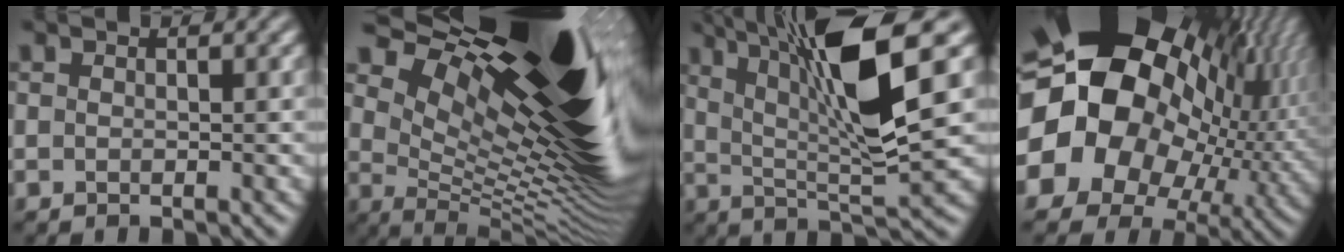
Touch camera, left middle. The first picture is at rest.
{"total": 20.5, "force": [9.7, 7.4, 16.5], "torque": [-0.220, 0.046, 0.144]}
{"total": 10.8, "force": [4.1, 2.2, 9.7], "torque": [-0.166, 0.000, 0.074]}
{"total": 22.4, "force": [2.9, 18.0, 12.9], "torque": [-0.221, -0.010, 0.018]}